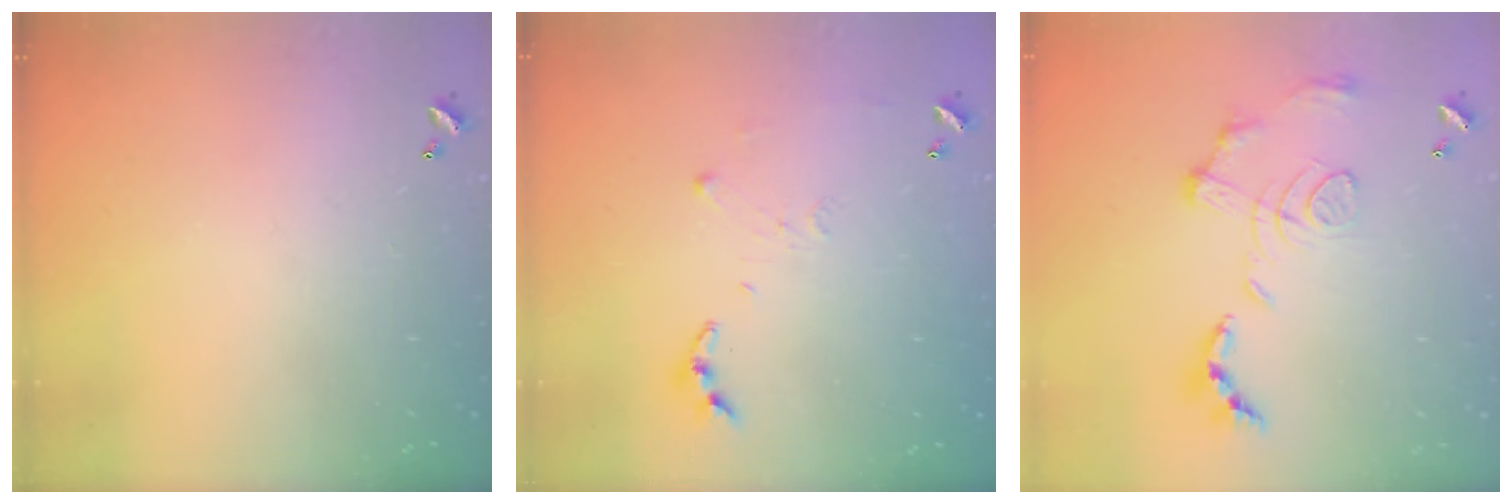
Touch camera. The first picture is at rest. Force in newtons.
{"total": 5.8, "press": 5.8, "slide": 0.6}
{"total": 1.5, "press": 0.8, "slide": 1.3}